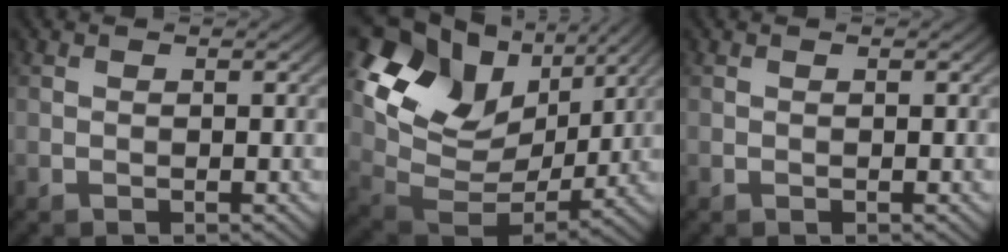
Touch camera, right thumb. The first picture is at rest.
{"total": 16.9, "force": [7.0, 11.6, 10.2], "torque": [-0.226, 0.019, 0.150]}
{"total": 0.0}